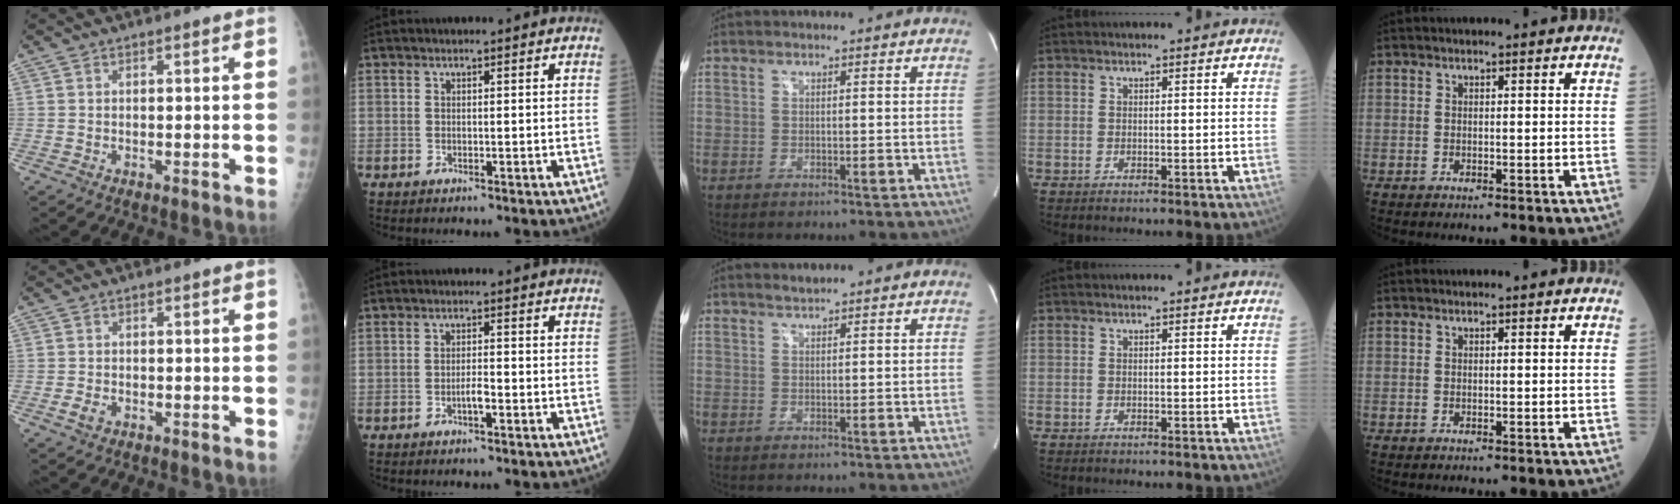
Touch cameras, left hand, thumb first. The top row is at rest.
{"thumb": {"total": 1.9, "force": [-0.8, 1.2, 1.2], "torque": [-0.024, 0.000, -0.016]}, "index": {"total": 1.9, "force": [-1.0, 0.3, 1.5], "torque": [-0.026, 0.001, -0.020]}, "middle": {"total": 1.0, "force": [1.0, -0.2, 0.1], "torque": [-0.005, 0.001, 0.022]}}